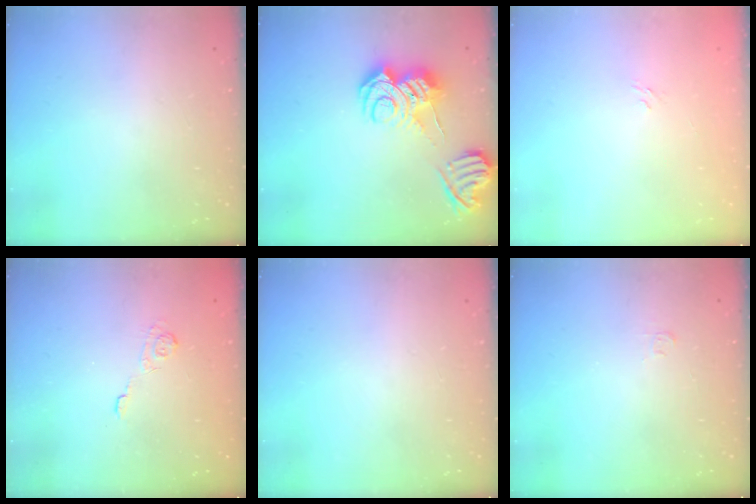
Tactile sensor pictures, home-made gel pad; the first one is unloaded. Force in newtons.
{"total": 13.0, "press": 12.9, "slide": 1.8}
{"total": 2.7, "press": 2.4, "slide": 1.1}
{"total": 3.0, "press": 2.6, "slide": 1.4}
{"total": 0.0}
{"total": 3.0, "press": 3.0, "slide": 0.3}